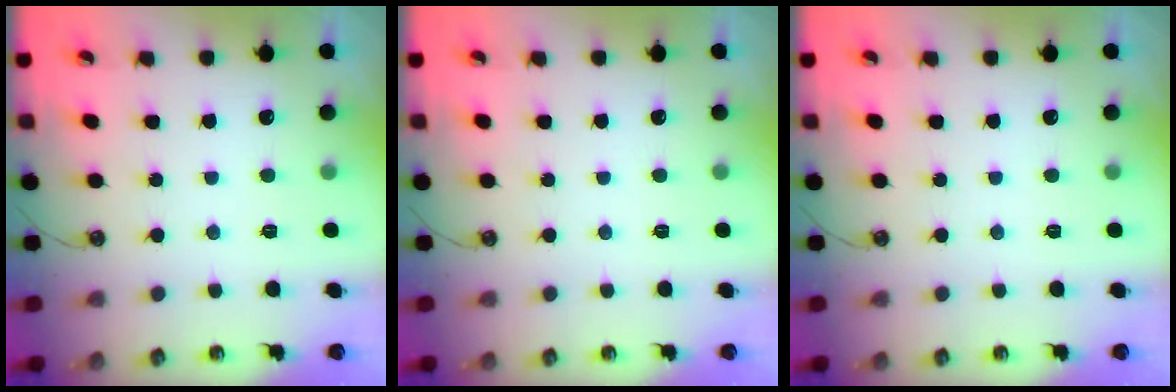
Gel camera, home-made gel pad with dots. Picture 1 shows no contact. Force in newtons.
{"total": 0.0}
{"total": 0.0}